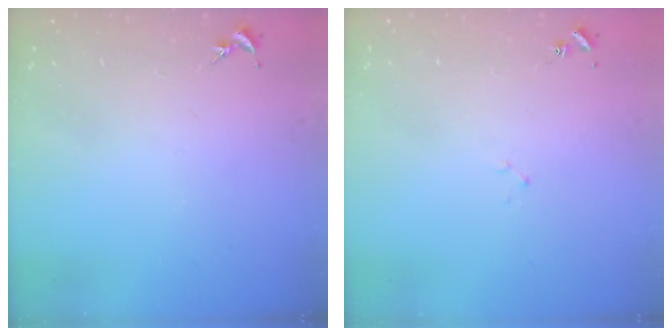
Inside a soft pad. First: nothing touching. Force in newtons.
{"total": 1.4, "press": 1.4, "slide": 0.2}